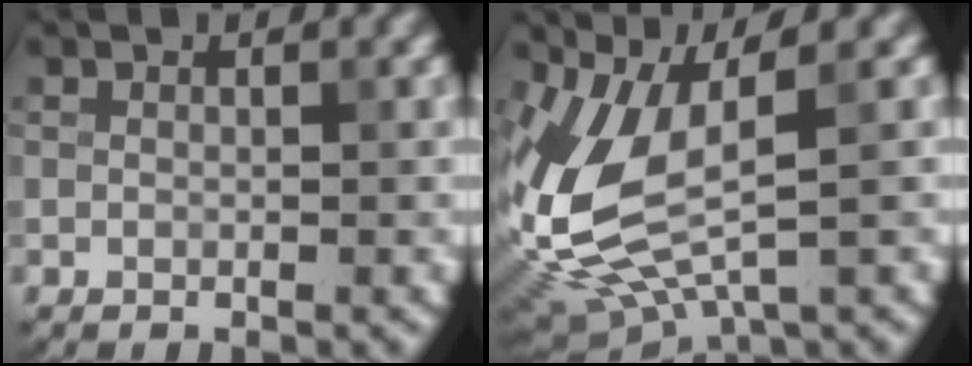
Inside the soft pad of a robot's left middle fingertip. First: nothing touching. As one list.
[{"total": 9.6, "force": [0.8, 4.1, 8.6], "torque": [-0.206, -0.018, 0.023]}]